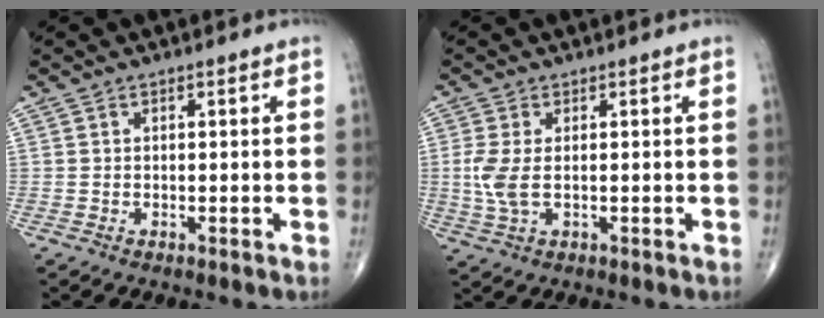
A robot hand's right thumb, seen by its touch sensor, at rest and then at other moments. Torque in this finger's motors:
{"motor_torque": [-0.18, 0.33, 0.57, 0.18, -0.03]}